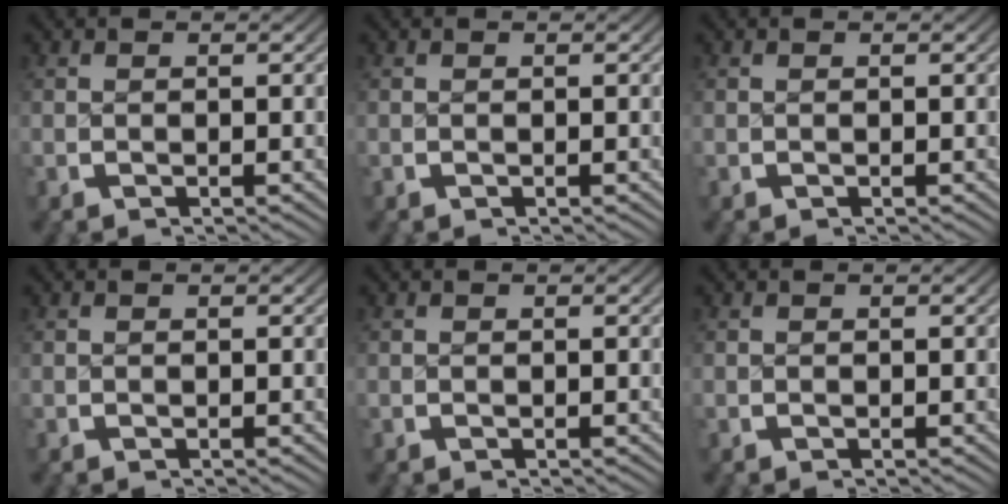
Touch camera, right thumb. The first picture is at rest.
{"total": 0.0}
{"total": 0.0}
{"total": 0.0}
{"total": 0.0}
{"total": 0.0}